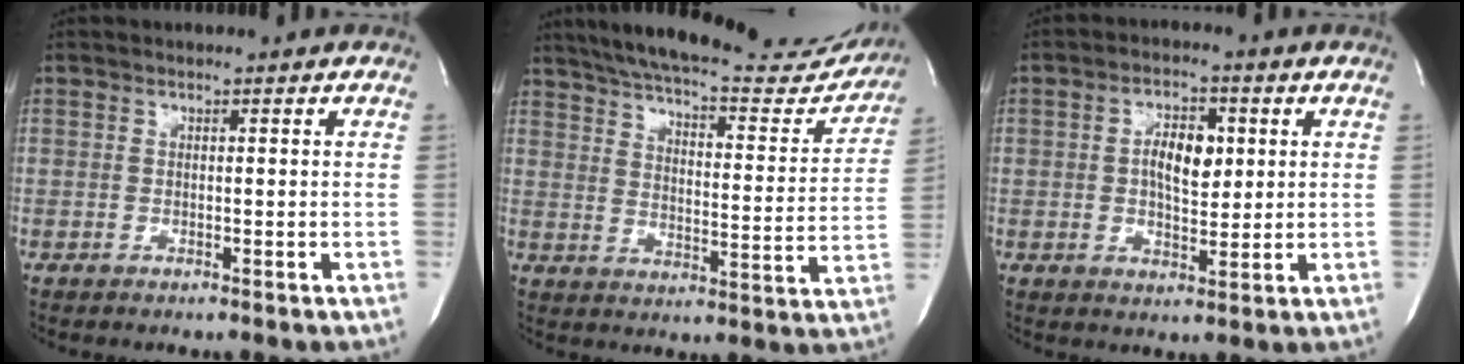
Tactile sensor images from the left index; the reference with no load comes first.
{"total": 26.2, "force": [23.5, 5.4, 10.3], "torque": [-0.168, -0.040, 0.298]}
{"total": 6.1, "force": [0.9, 3.0, 5.2], "torque": [-0.091, 0.004, 0.013]}